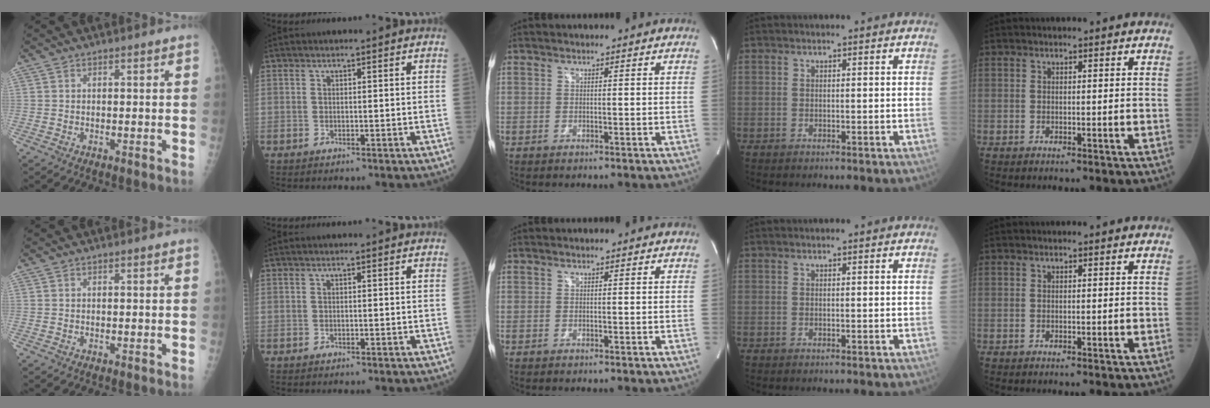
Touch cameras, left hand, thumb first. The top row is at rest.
{}